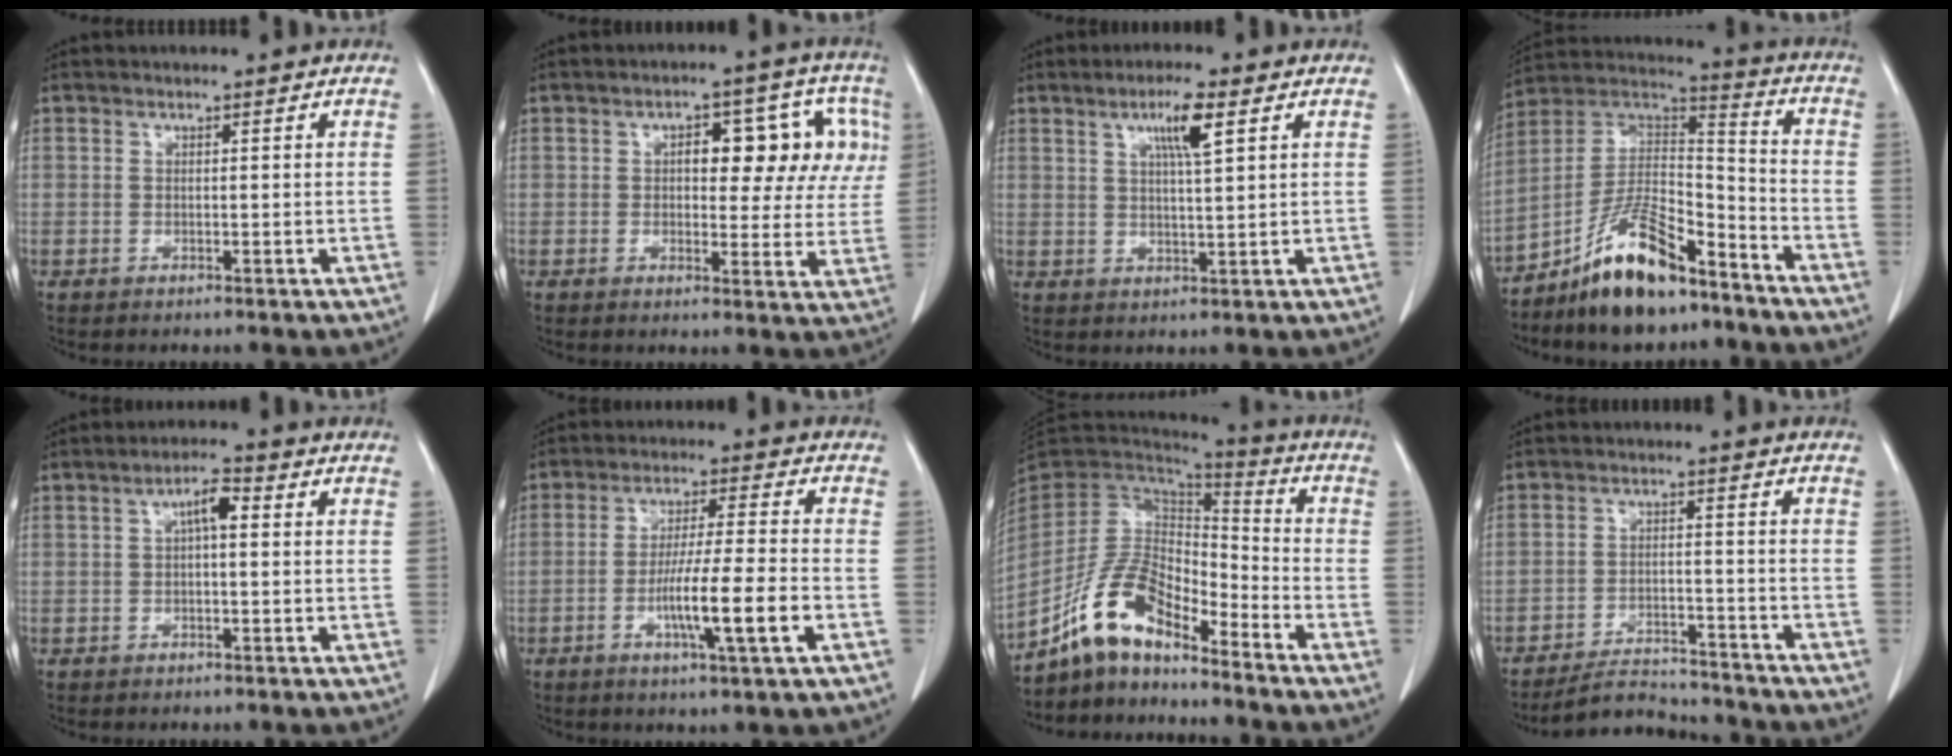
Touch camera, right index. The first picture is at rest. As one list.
[{"total": 10.8, "force": [2.7, 5.1, 9.1], "torque": [-0.100, 0.034, 0.035]}, {"total": 5.5, "force": [2.6, 0.1, 4.8], "torque": [-0.084, 0.001, 0.044]}, {"total": 14.6, "force": [-10.5, 4.1, 9.3], "torque": [-0.169, 0.023, -0.186]}, {"total": 3.6, "force": [0.7, 1.0, 3.4], "torque": [-0.057, 0.011, 0.008]}, {"total": 10.3, "force": [-3.3, -0.2, 9.7], "torque": [-0.174, -0.009, -0.061]}, {"total": 11.6, "force": [-9.2, 4.0, 5.8], "torque": [-0.118, 0.032, -0.173]}, {"total": 7.6, "force": [-7.5, 1.4, 0.3], "torque": [-0.001, 0.008, -0.123]}]